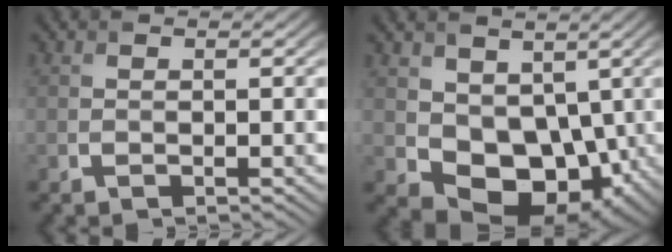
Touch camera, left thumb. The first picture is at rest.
{"total": 8.7, "force": [1.0, 6.5, 5.7], "torque": [-0.104, -0.026, 0.021]}